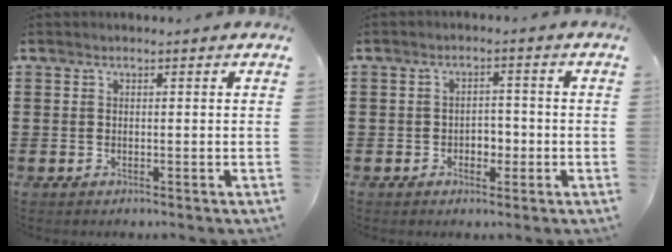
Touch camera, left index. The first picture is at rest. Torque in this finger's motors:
{"motor_torque": [0.06, 0.05, 0.03, 0.03]}